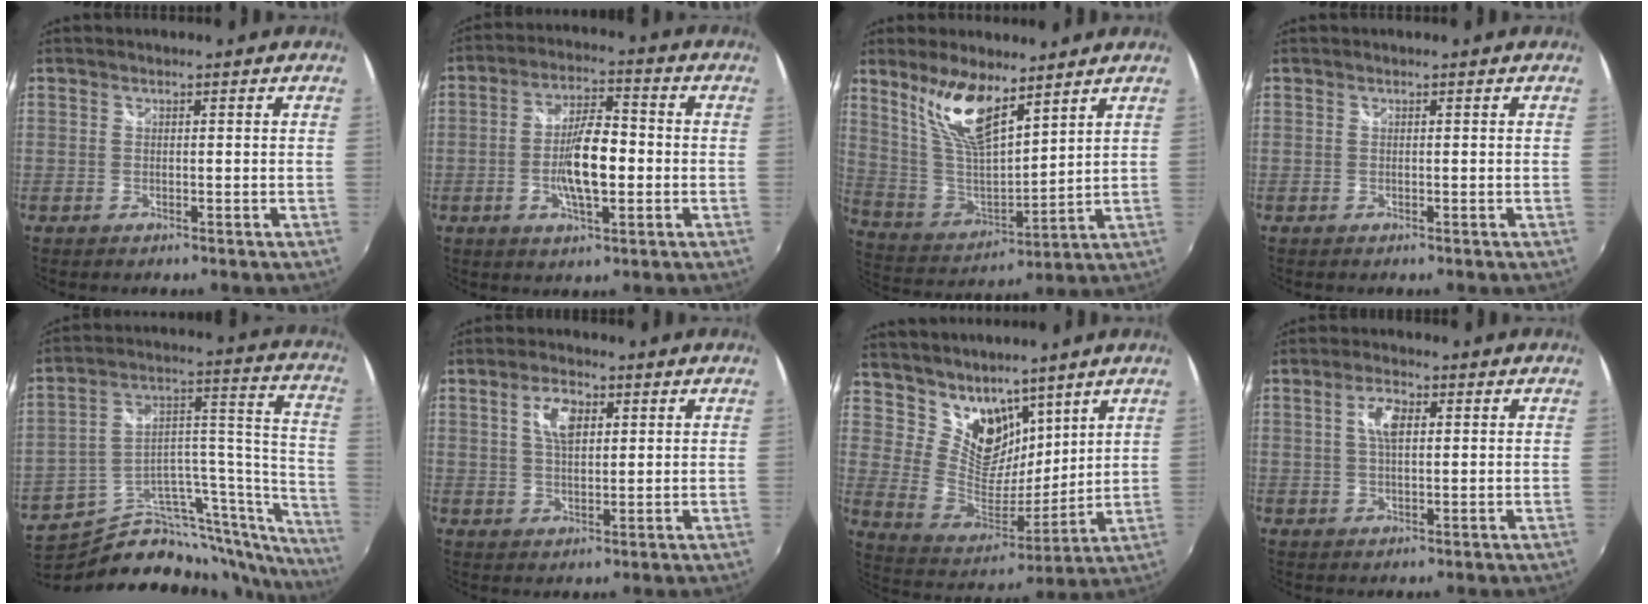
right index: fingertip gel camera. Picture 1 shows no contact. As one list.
[{"total": 9.7, "force": [-1.7, 3.1, 9.1], "torque": [-0.170, 0.006, -0.027]}, {"total": 13.9, "force": [9.1, 4.5, 9.4], "torque": [-0.181, 0.000, 0.190]}, {"total": 0.0}, {"total": 27.0, "force": [-21.1, 10.2, 13.5], "torque": [-0.152, 0.051, -0.314]}, {"total": 5.8, "force": [2.1, 2.9, 4.5], "torque": [-0.082, 0.009, 0.038]}, {"total": 13.0, "force": [9.3, 7.7, 4.8], "torque": [-0.093, -0.001, 0.186]}, {"total": 4.4, "force": [1.2, 2.0, 3.8], "torque": [-0.071, 0.008, 0.021]}]